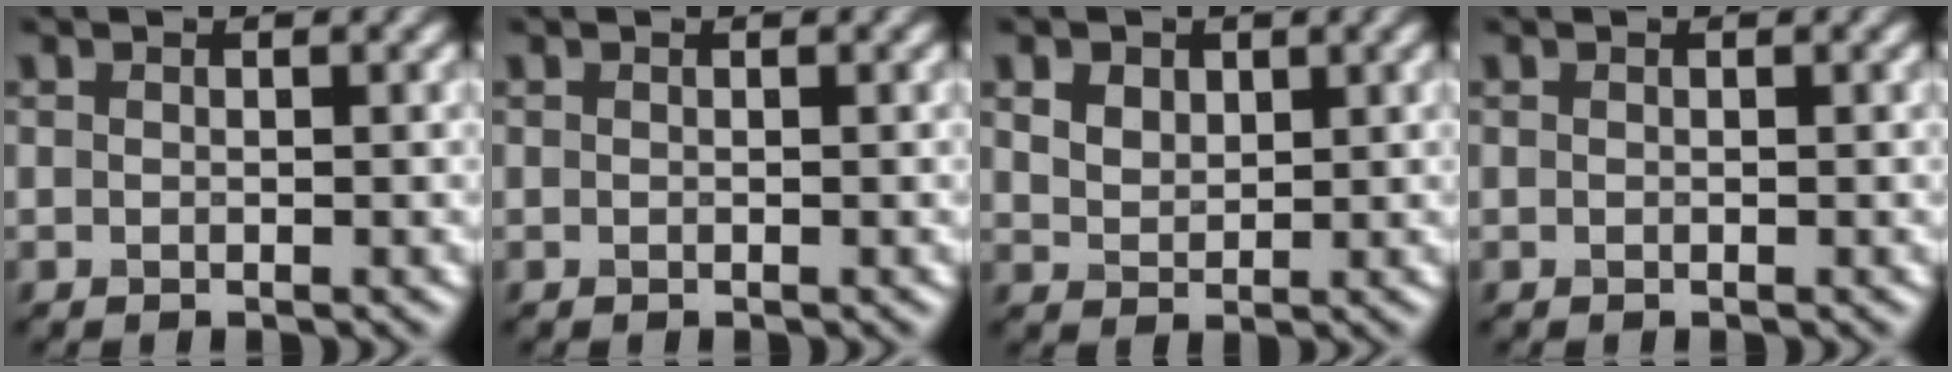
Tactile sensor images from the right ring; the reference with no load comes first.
{"total": 0.0}
{"total": 4.0, "force": [2.2, 2.6, 2.0], "torque": [-0.055, 0.012, 0.034]}
{"total": 0.0}